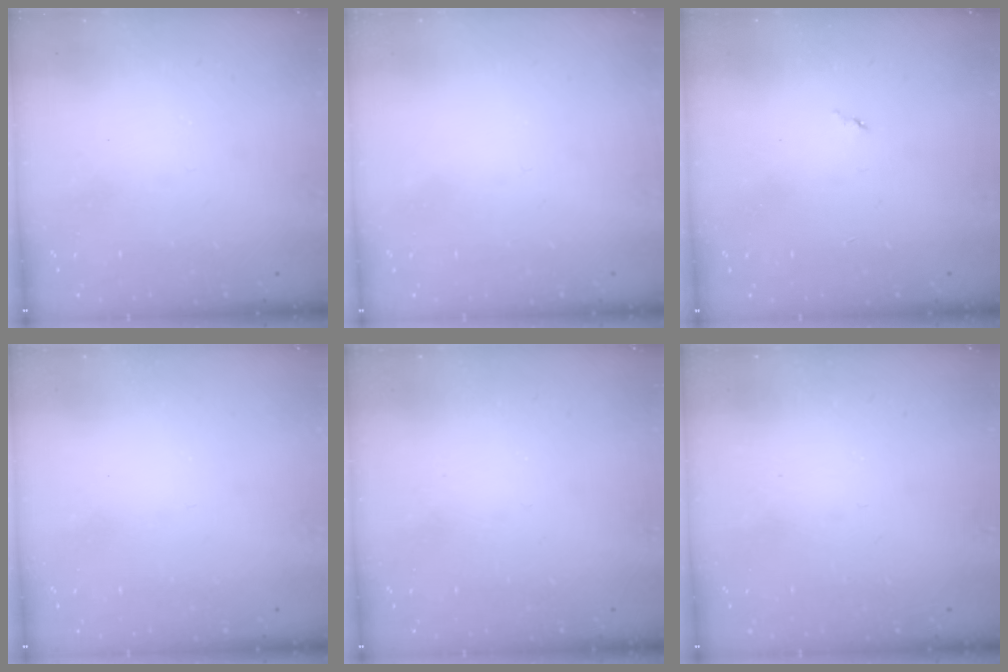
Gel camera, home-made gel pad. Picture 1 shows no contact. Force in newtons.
{"total": 0.0}
{"total": 3.0, "press": 3.0, "slide": 0.2}
{"total": 0.0}
{"total": 0.0}
{"total": 0.0}